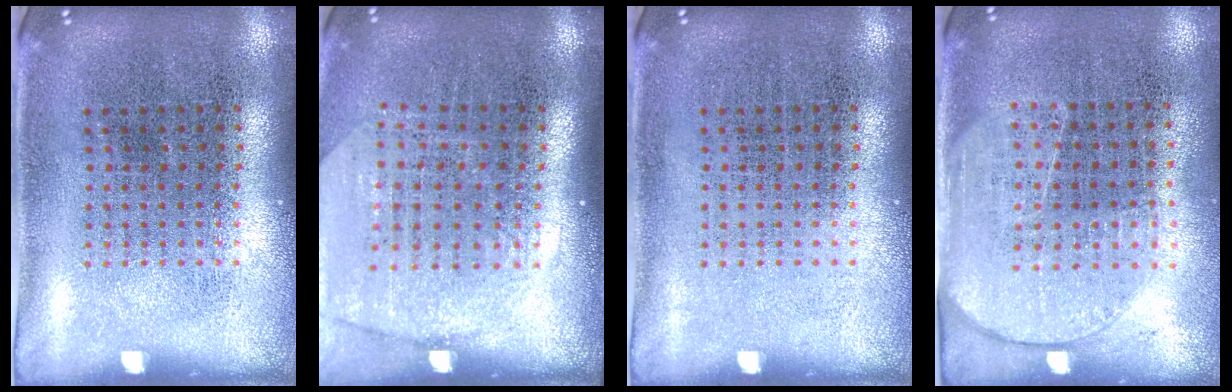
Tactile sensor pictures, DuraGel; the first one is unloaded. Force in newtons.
{"total": 1.8, "press": 1.5, "slide": 0.9}
{"total": 0.0}
{"total": 1.9, "press": 1.5, "slide": 1.1}